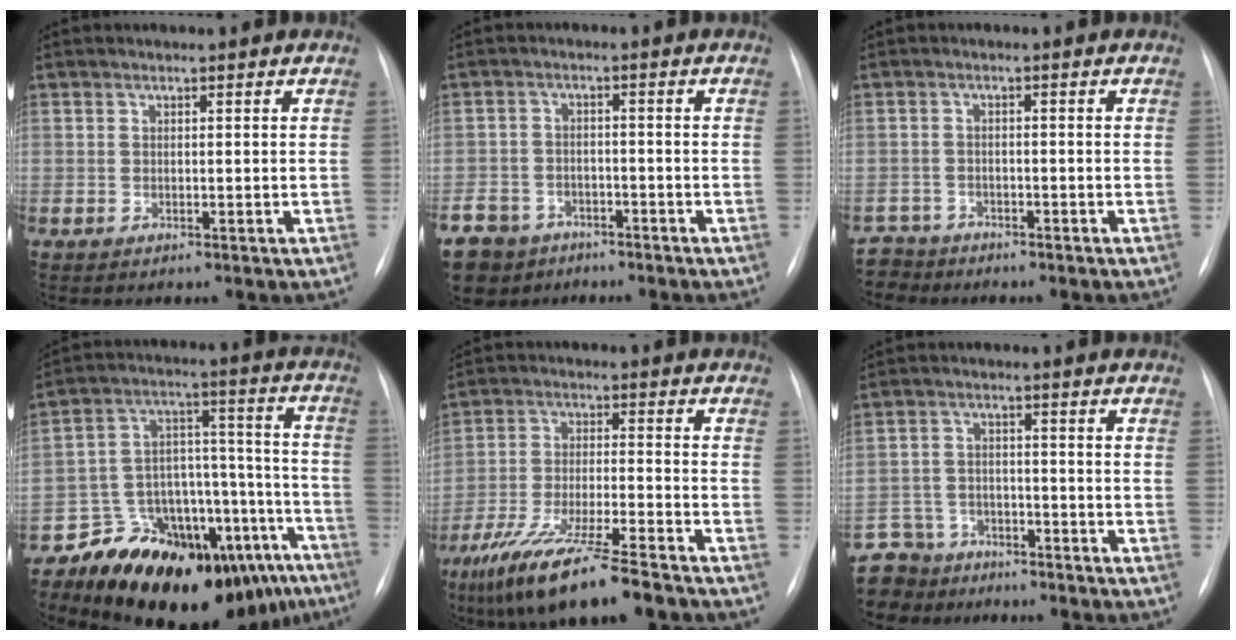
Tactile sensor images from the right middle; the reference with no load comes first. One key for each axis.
{"total": 11.0, "fx": -7.8, "fy": 7.3, "fz": 2.8, "tx": -0.081, "ty": -0.002, "tz": -0.121}
{"total": 3.9, "fx": -3.4, "fy": 1.3, "fz": -1.3, "tx": 0.024, "ty": -0.006, "tz": -0.067}
{"total": 22.8, "fx": -16.6, "fy": 8.7, "fz": 13.0, "tx": -0.104, "ty": 0.066, "tz": -0.232}
{"total": 14.3, "fx": -10.6, "fy": 1.1, "fz": 9.5, "tx": -0.185, "ty": -0.043, "tz": -0.181}
{"total": 9.0, "fx": -7.7, "fy": 4.7, "fz": 0.1, "tx": -0.015, "ty": 0.013, "tz": -0.133}